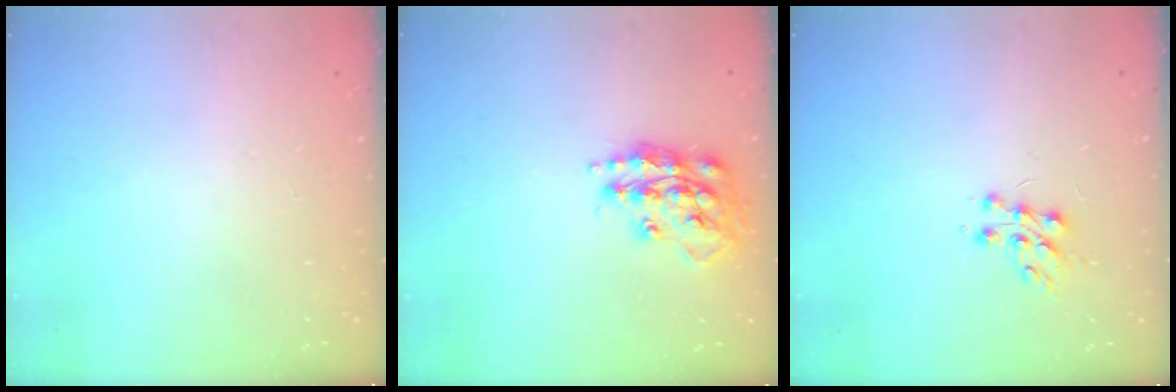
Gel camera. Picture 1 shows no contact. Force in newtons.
{"total": 15.5, "press": 15.4, "slide": 1.3}
{"total": 7.9, "press": 7.8, "slide": 0.6}